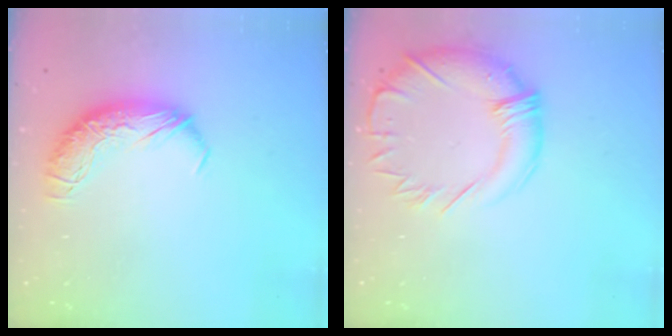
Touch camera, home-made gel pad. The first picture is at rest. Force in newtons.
{"total": 3.8, "press": 2.9, "slide": 2.4}